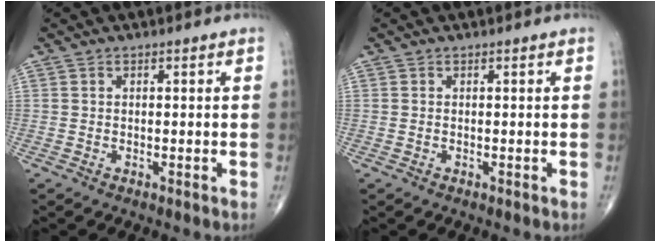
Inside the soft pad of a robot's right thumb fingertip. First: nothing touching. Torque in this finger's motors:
{"motor_torque": [0.03, 0.33, -0.09, -0.01, 0.01]}